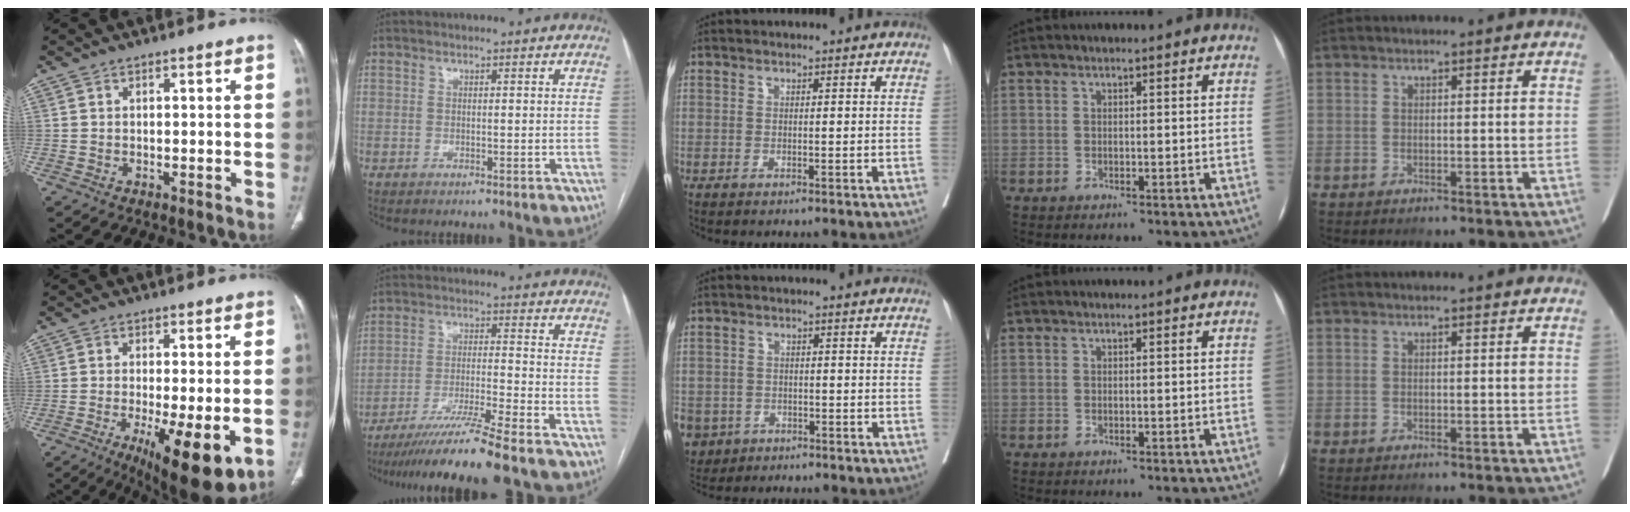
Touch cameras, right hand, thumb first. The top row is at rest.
{"thumb": {"total": 13.9, "force": [-4.7, 3.8, 12.5], "torque": [-0.168, -0.019, -0.059]}, "index": {"total": 11.3, "force": [-9.3, -2.2, 6.0], "torque": [-0.092, -0.030, -0.160]}, "middle": {"total": 8.2, "force": [-4.2, 6.8, 1.9], "torque": [-0.064, 0.003, -0.067]}}